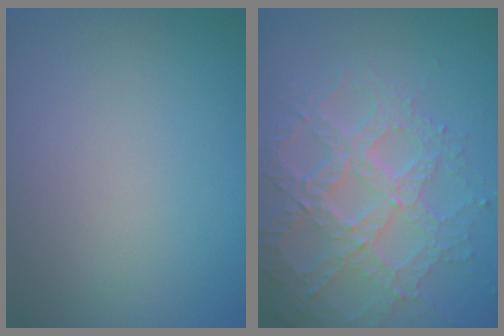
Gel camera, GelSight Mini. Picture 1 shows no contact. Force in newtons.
{"total": 7.0, "press": 5.1, "slide": 4.8}